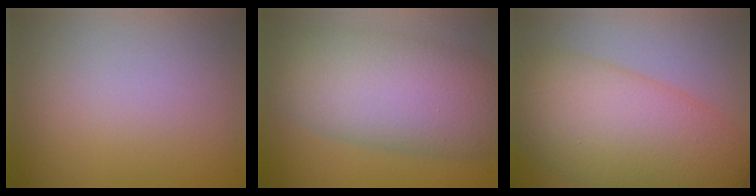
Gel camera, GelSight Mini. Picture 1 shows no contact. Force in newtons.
{"total": 8.9, "press": 8.9, "slide": 0.3}
{"total": 10.9, "press": 10.9, "slide": 0.1}